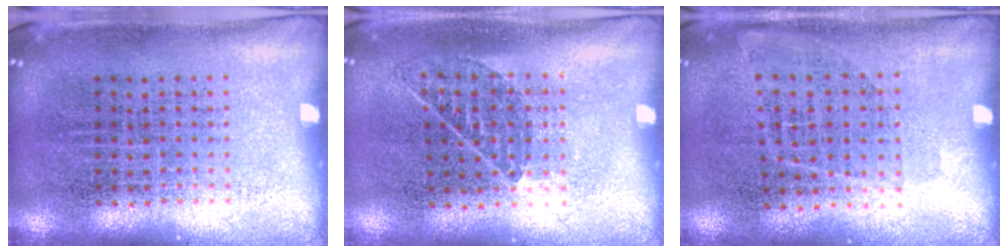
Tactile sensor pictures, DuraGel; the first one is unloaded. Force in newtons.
{"total": 0.9, "press": 0.7, "slide": 0.6}
{"total": 1.1, "press": 0.9, "slide": 0.7}